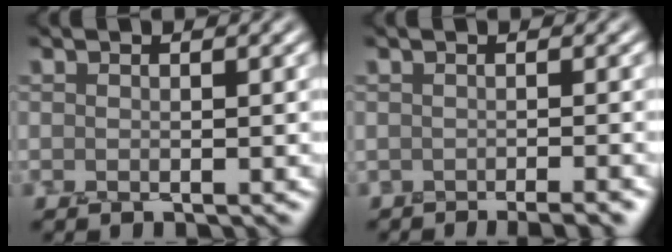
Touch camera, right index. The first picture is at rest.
{"total": 2.6, "force": [-1.6, 0.8, 1.8], "torque": [0.016, 0.012, -0.019]}